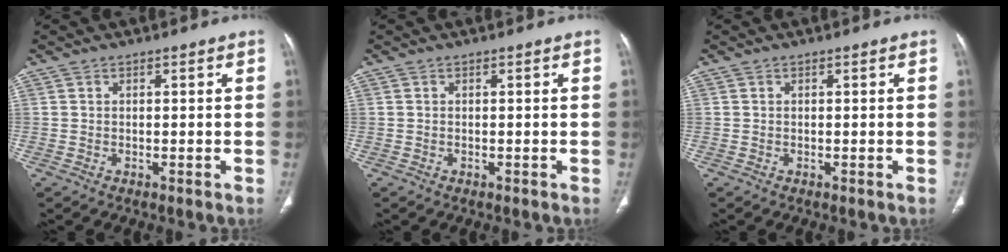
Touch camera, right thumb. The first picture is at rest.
{"total": 0.0}
{"total": 0.0}